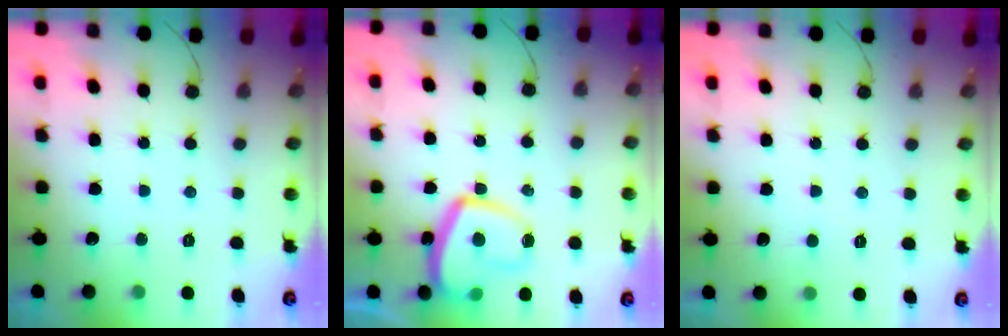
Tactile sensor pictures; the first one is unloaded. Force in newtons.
{"total": 13.4, "press": 13.3, "slide": 1.1}
{"total": 2.9, "press": 2.9, "slide": 0.5}